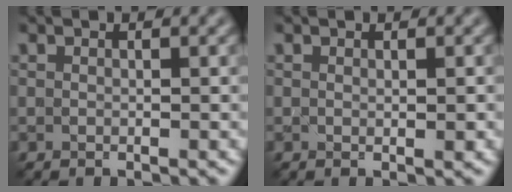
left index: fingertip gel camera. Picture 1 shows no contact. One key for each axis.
{"total": 0.7, "fx": 0.0, "fy": 0.0, "fz": 0.7, "tx": -0.007, "ty": 0.001, "tz": 0.000}